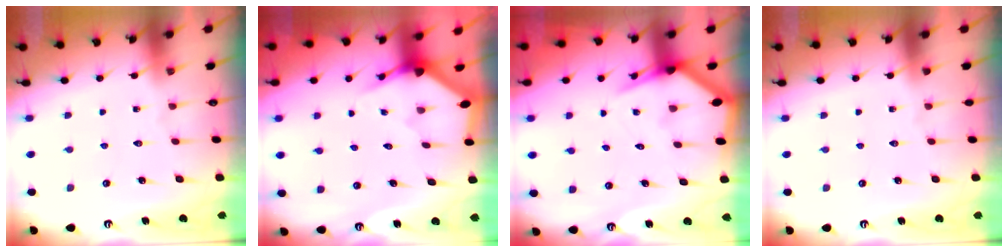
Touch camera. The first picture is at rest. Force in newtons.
{"total": 3.4, "press": 3.4, "slide": 0.2}
{"total": 4.0, "press": 4.0, "slide": 0.5}
{"total": 0.0}